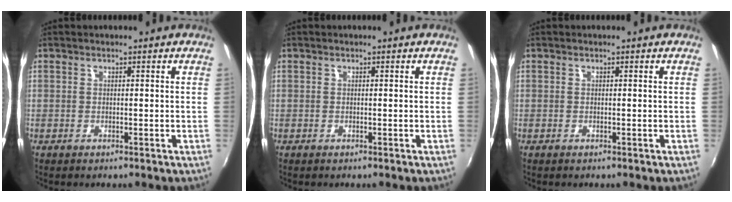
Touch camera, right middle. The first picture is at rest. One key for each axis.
{"total": 0.0}
{"total": 0.0}